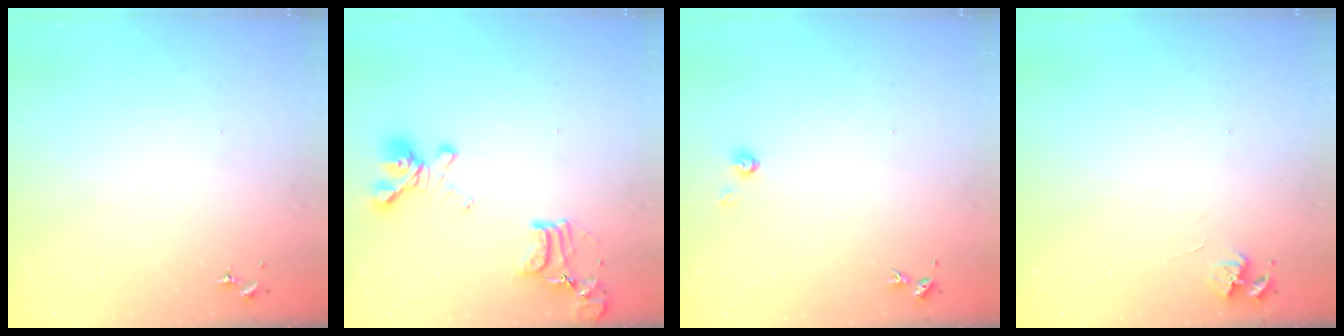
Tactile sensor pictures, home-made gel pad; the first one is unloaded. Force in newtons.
{"total": 16.9, "press": 16.8, "slide": 1.2}
{"total": 3.5, "press": 3.5, "slide": 0.4}
{"total": 4.5, "press": 4.4, "slide": 0.6}